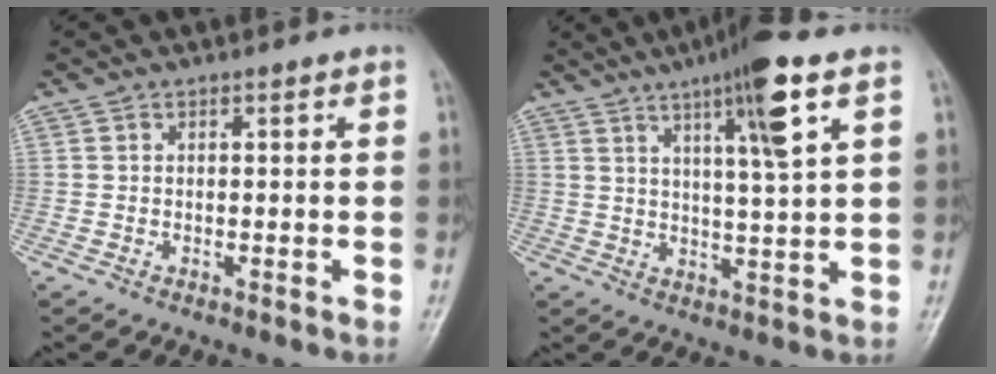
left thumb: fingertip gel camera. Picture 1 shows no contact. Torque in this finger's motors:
{"motor_torque": [1.81, 1.31, 0.83, -1.03, 0.27]}